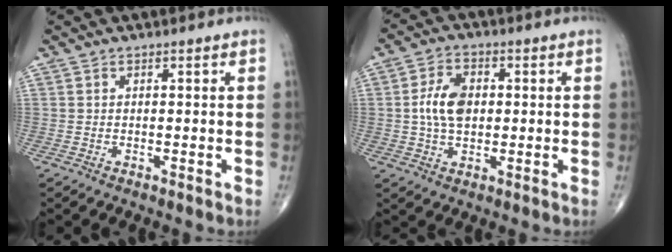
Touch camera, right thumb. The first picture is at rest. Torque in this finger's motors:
{"motor_torque": [0.22, 0.09, 0.81, 0.15, 0.09]}